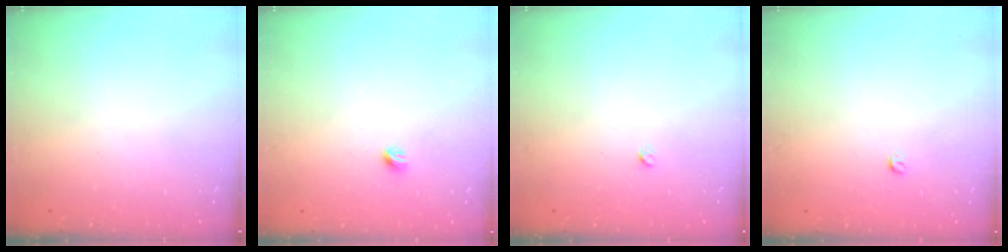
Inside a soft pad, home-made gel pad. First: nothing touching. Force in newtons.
{"total": 3.3, "press": 3.2, "slide": 0.6}
{"total": 2.4, "press": 2.4, "slide": 0.3}
{"total": 3.0, "press": 2.9, "slide": 0.4}